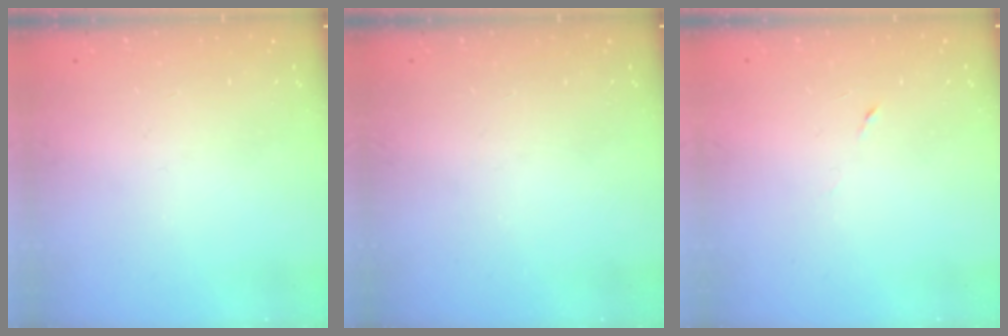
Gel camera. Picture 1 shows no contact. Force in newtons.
{"total": 0.0}
{"total": 3.3, "press": 3.0, "slide": 1.4}